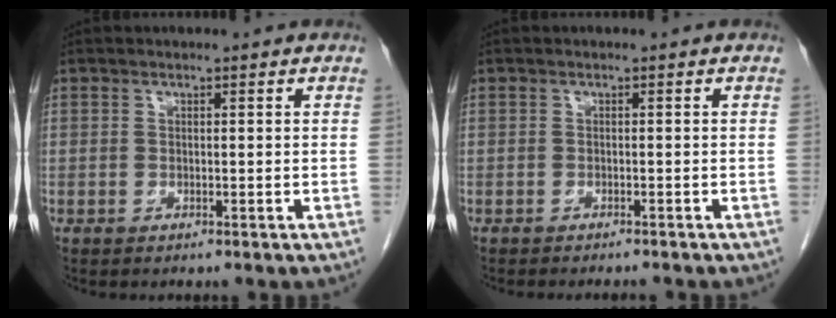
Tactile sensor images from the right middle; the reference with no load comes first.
{"total": 2.9, "force": [-2.7, 0.4, 1.0], "torque": [-0.015, -0.006, -0.034]}